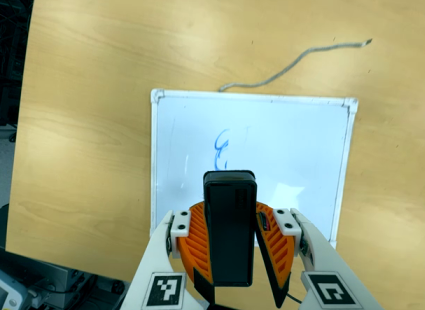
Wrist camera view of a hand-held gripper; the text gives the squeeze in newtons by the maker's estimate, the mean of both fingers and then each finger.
{"total": 10.7, "left": 9.9, "right": 11.5}